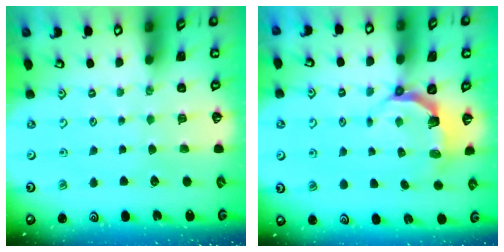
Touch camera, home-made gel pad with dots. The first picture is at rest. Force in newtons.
{"total": 4.8, "press": 3.2, "slide": 3.6}